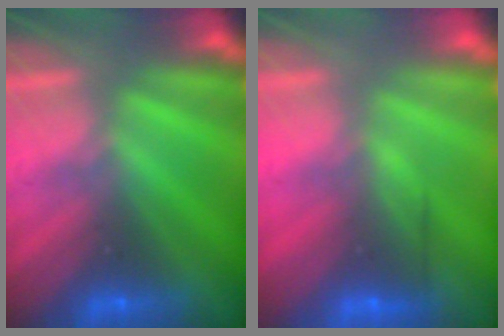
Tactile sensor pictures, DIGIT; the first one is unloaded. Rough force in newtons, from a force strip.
{"total": 3.0}